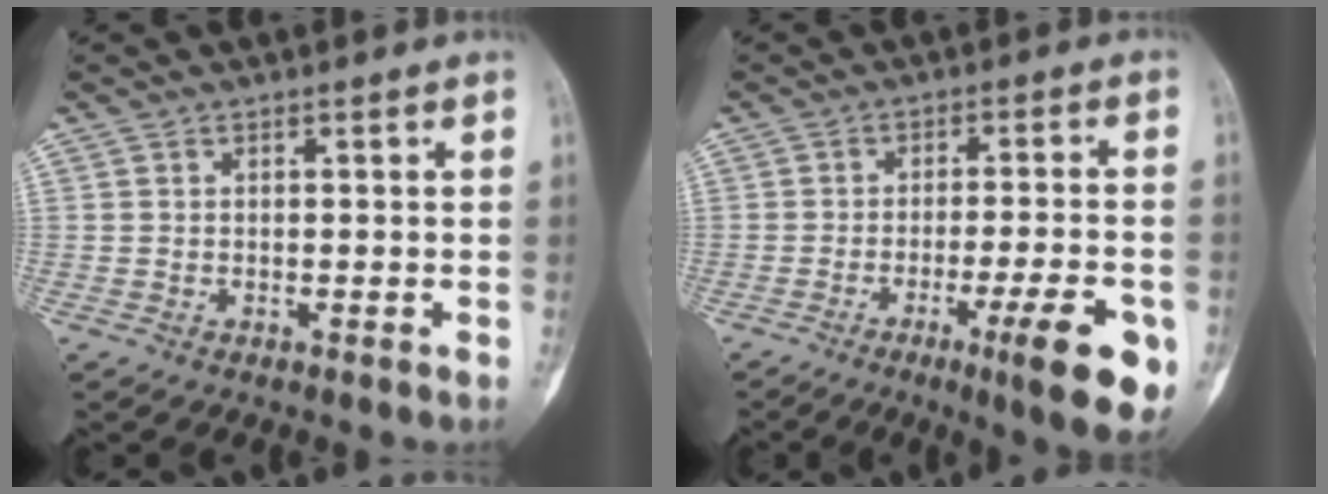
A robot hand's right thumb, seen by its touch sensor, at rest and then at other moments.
{"total": 12.8, "force": [-5.4, 1.9, 11.5], "torque": [-0.155, 0.002, -0.072]}